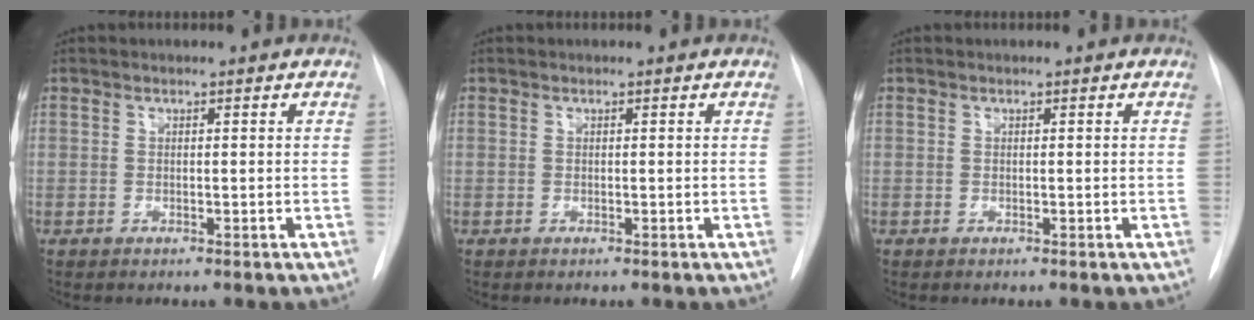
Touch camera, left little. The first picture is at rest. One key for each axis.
{"total": 0.0}
{"total": 0.0}